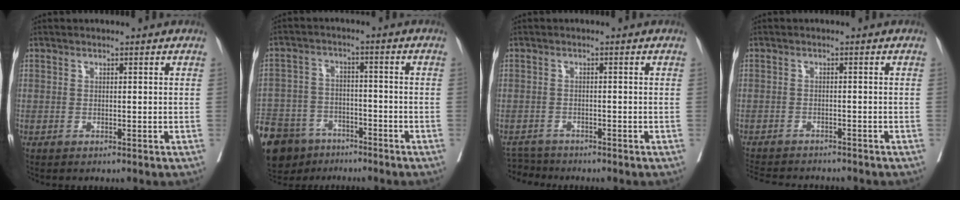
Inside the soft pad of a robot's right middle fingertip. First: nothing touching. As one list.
[{"total": 18.2, "force": [-12.9, 10.6, 7.1], "torque": [-0.207, -0.015, -0.200]}, {"total": 3.4, "force": [-3.3, 0.6, -0.5], "torque": [0.011, -0.009, -0.057]}, {"total": 10.0, "force": [-9.2, 2.2, 3.3], "torque": [-0.062, -0.008, -0.126]}]